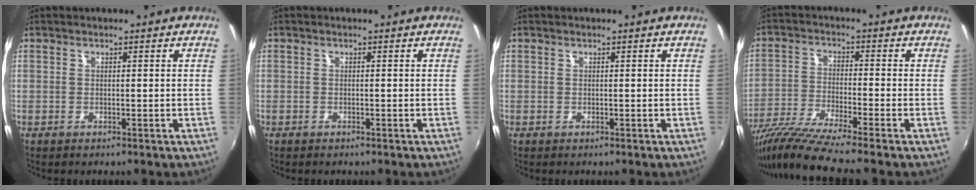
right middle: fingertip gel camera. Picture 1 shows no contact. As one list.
[{"total": 0.6, "force": [-0.5, 0.2, 0.1], "torque": [-0.003, -0.003, -0.011]}, {"total": 0.0}, {"total": 11.1, "force": [-9.3, -1.2, 5.9], "torque": [-0.126, -0.030, -0.175]}]